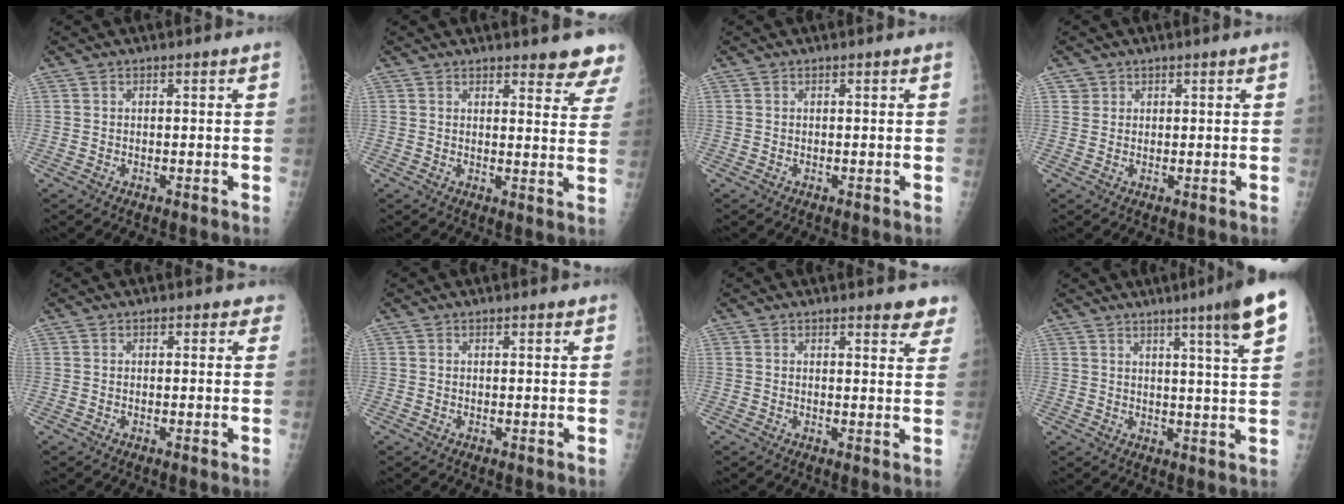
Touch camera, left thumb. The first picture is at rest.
{"total": 8.4, "force": [7.5, 2.0, 3.3], "torque": [-0.003, -0.040, 0.065]}
{"total": 0.0}
{"total": 1.5, "force": [0.8, 1.2, 0.0], "torque": [0.018, -0.002, 0.007]}
{"total": 1.6, "force": [1.0, 1.0, 0.6], "torque": [0.013, -0.001, 0.005]}
{"total": 0.9, "force": [0.7, 0.2, 0.6], "torque": [-0.008, -0.002, 0.010]}
{"total": 5.0, "force": [4.0, 1.3, 2.7], "torque": [-0.009, -0.018, 0.037]}
{"total": 9.6, "force": [5.4, -0.3, 7.9], "torque": [-0.112, -0.025, 0.071]}